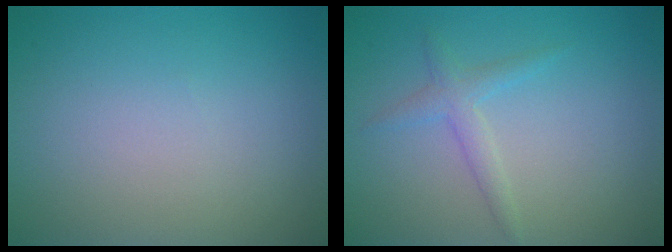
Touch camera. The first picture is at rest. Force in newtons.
{"total": 1.7, "press": 1.7, "slide": 0.1}